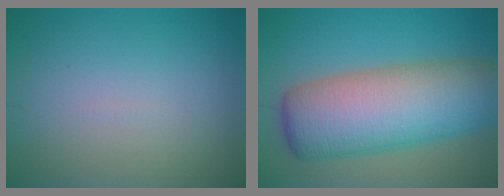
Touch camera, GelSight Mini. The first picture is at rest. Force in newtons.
{"total": 11.5, "press": 11.5, "slide": 0.5}